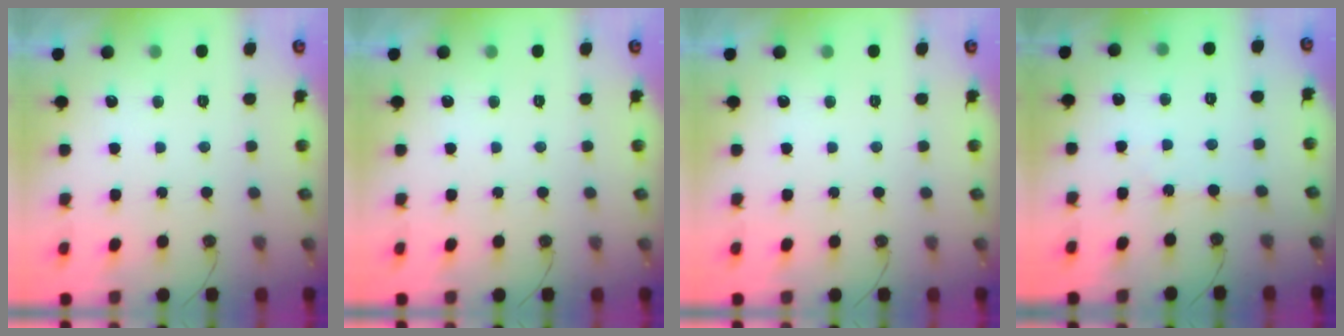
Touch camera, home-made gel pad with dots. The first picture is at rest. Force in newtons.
{"total": 0.0}
{"total": 0.0}
{"total": 2.5, "press": 2.5, "slide": 0.4}